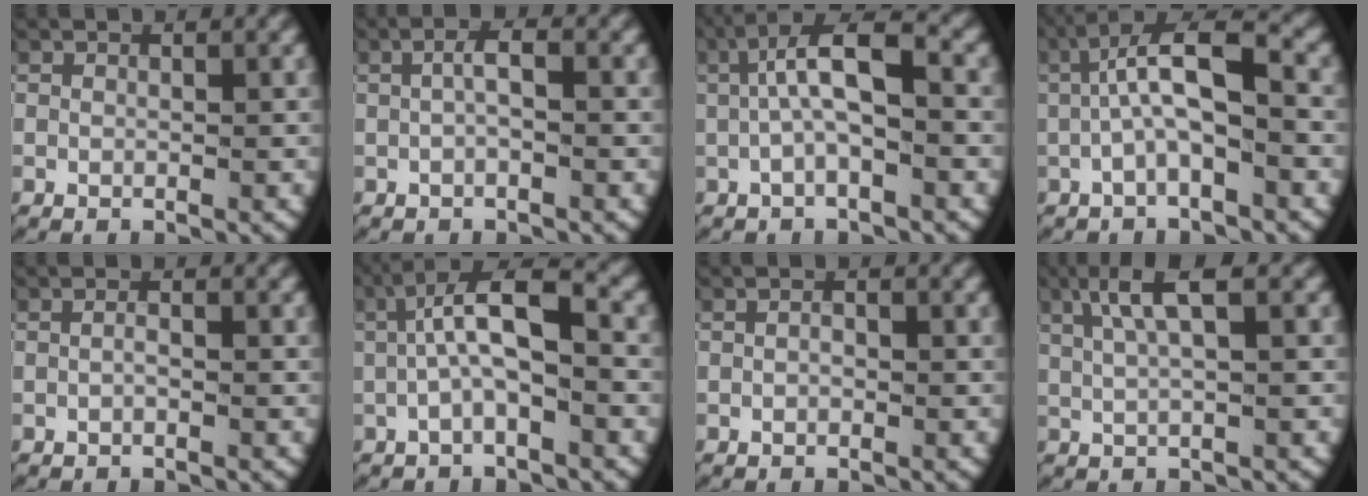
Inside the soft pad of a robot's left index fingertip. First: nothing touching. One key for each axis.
{"total": 1.9, "fx": 0.1, "fy": 0.5, "fz": 1.8, "tx": -0.034, "ty": 0.005, "tz": 0.000}
{"total": 4.9, "fx": 0.0, "fy": 1.9, "fz": 4.5, "tx": -0.083, "ty": 0.007, "tz": -0.002}
{"total": 6.1, "fx": 0.0, "fy": 2.6, "fz": 5.5, "tx": -0.095, "ty": 0.005, "tz": -0.002}
{"total": 0.8, "fx": -0.3, "fy": 0.2, "fz": 0.7, "tx": -0.016, "ty": -0.002, "tz": -0.004}
{"total": 5.6, "fx": 0.0, "fy": 2.3, "fz": 5.1, "tx": -0.088, "ty": 0.005, "tz": -0.001}
{"total": 0.7, "fx": -0.2, "fy": 0.4, "fz": 0.6, "tx": -0.014, "ty": -0.004, "tz": -0.002}
{"total": 5.2, "fx": 2.7, "fy": 1.2, "fz": 4.3, "tx": -0.073, "ty": 0.017, "tz": 0.040}